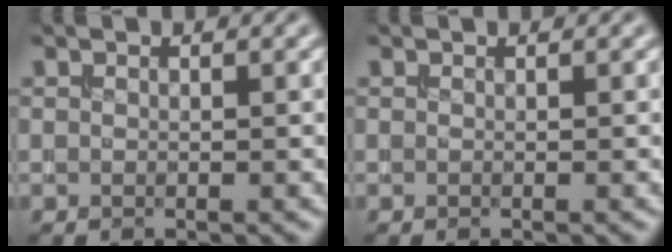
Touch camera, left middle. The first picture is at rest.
{"total": 0.0}